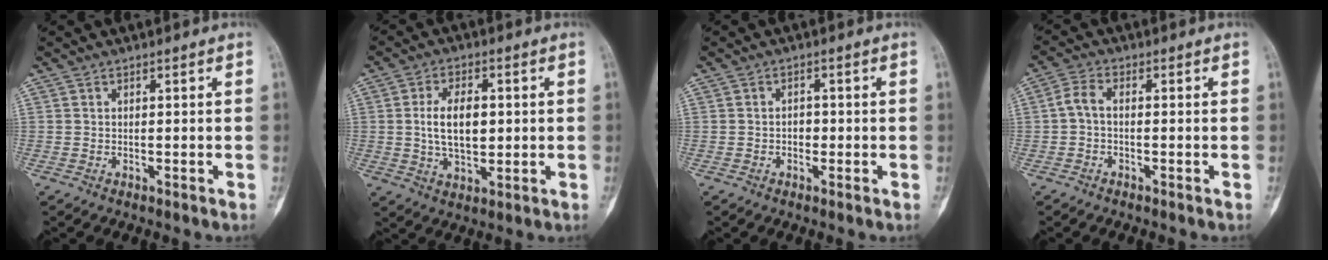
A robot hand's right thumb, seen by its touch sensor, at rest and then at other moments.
{"total": 8.9, "force": [0.8, 4.9, 7.4], "torque": [-0.124, -0.003, 0.017]}
{"total": 1.9, "force": [-0.4, 1.5, 1.1], "torque": [-0.006, 0.006, -0.009]}
{"total": 3.2, "force": [-0.5, 1.7, 2.7], "torque": [-0.057, 0.012, -0.018]}